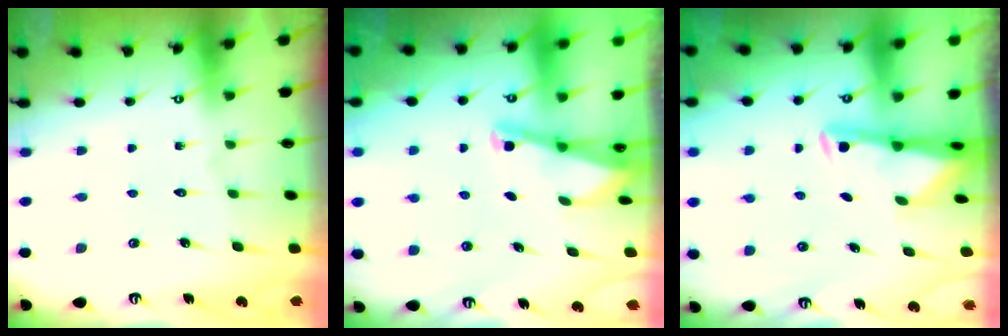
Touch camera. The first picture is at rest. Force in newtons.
{"total": 2.2, "press": 2.2, "slide": 0.3}
{"total": 2.9, "press": 2.8, "slide": 0.4}